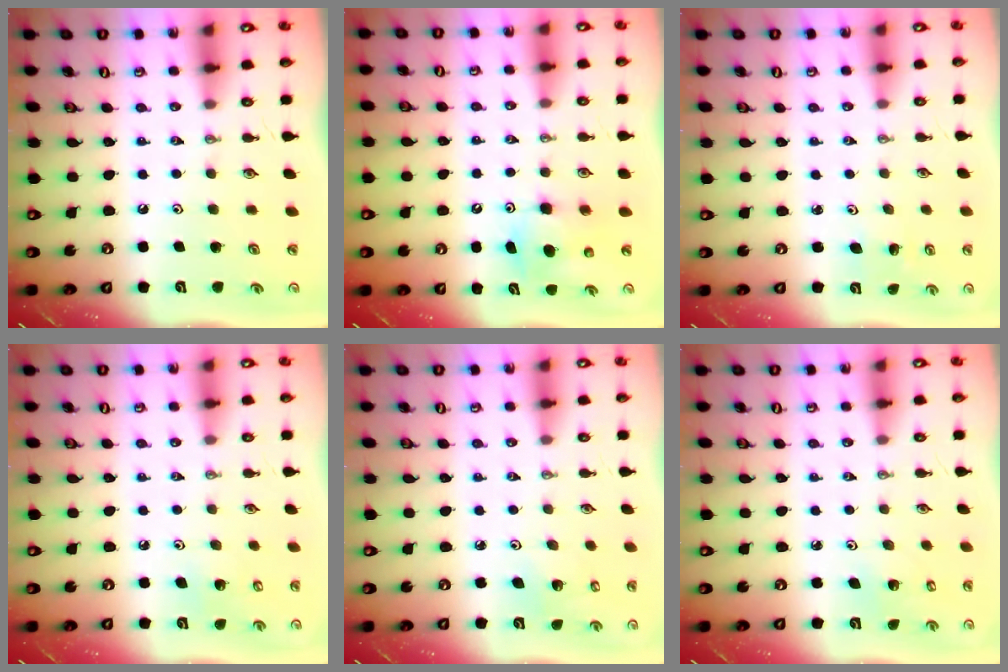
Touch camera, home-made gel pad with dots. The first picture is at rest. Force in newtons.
{"total": 8.1, "press": 8.0, "slide": 0.8}
{"total": 3.0, "press": 3.0, "slide": 0.2}
{"total": 4.3, "press": 4.3, "slide": 0.4}
{"total": 3.5, "press": 3.3, "slide": 1.1}
{"total": 1.9, "press": 1.9, "slide": 0.1}